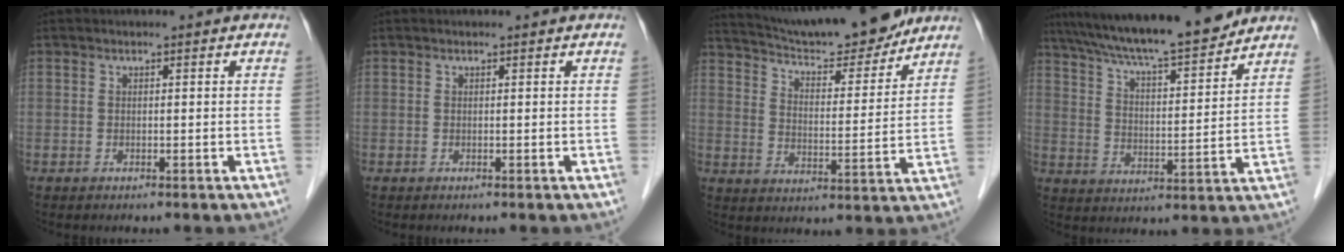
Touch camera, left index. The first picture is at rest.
{"total": 0.0}
{"total": 18.4, "force": [16.8, 2.3, 7.2], "torque": [-0.117, 0.001, 0.253]}
{"total": 17.4, "force": [15.3, 1.3, 8.2], "torque": [-0.139, 0.012, 0.243]}